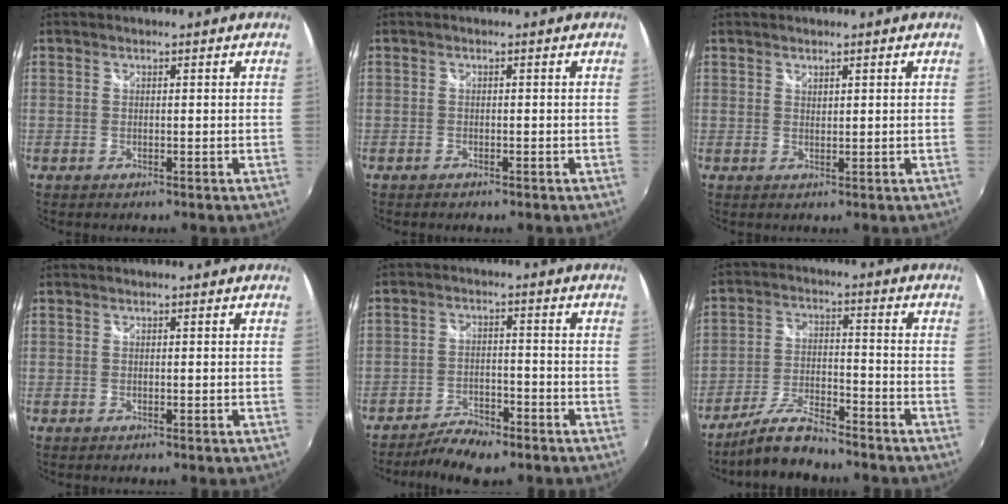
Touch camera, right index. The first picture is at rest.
{"total": 1.1, "force": [-0.9, 0.5, 0.4], "torque": [-0.012, -0.003, -0.016]}
{"total": 0.8, "force": [0.8, 0.2, 0.2], "torque": [-0.003, 0.001, 0.014]}
{"total": 0.0}
{"total": 7.5, "force": [-6.0, 2.6, 3.7], "torque": [-0.096, -0.006, -0.102]}
{"total": 8.2, "force": [-7.3, 1.7, 3.5], "torque": [-0.082, 0.006, -0.137]}